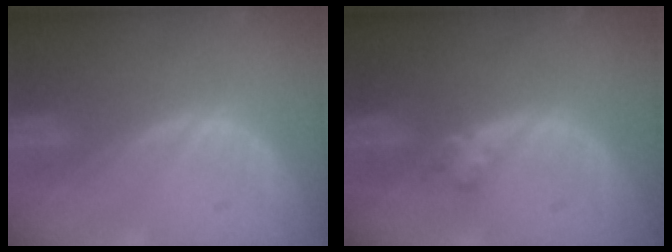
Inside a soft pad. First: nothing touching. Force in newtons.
{"total": 2.0, "press": 2.0, "slide": 0.2}